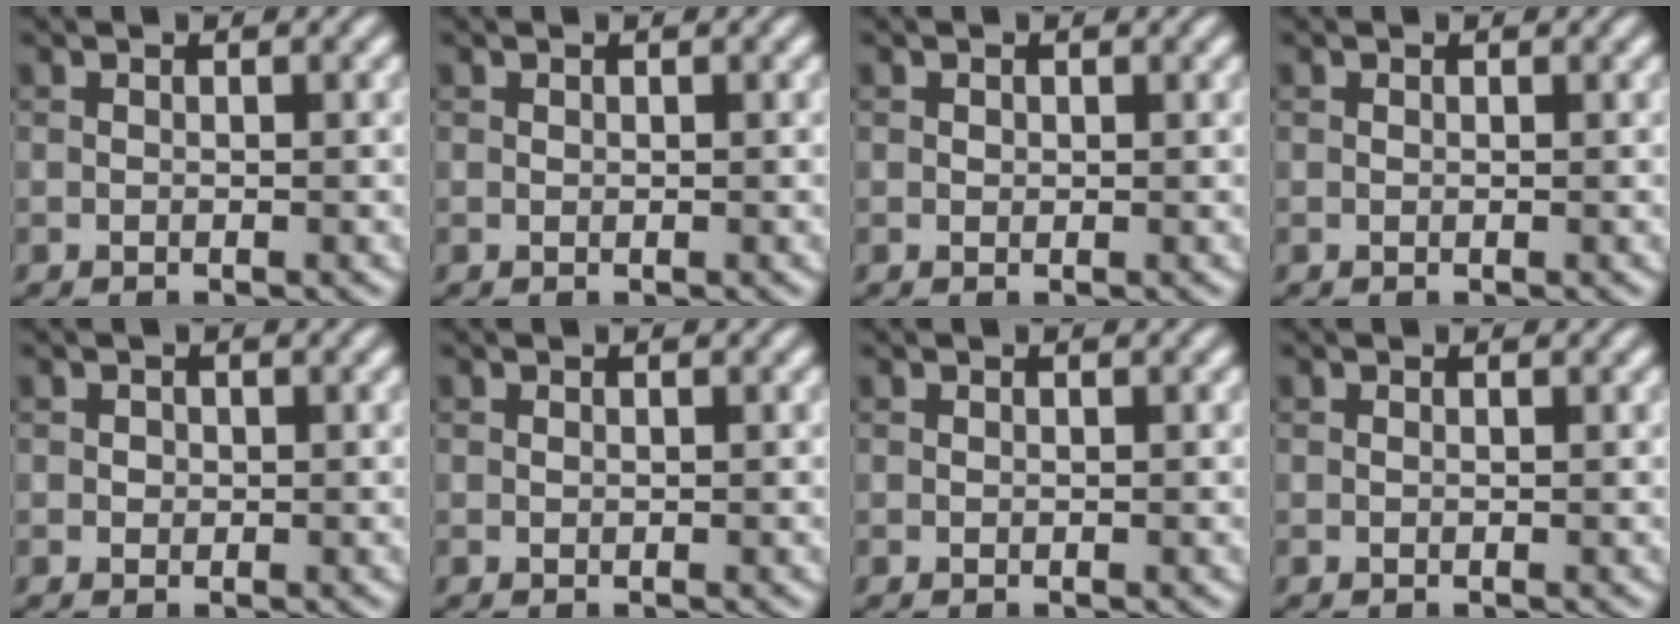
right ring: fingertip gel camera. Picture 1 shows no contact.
{"total": 0.0}
{"total": 0.5, "force": [0.3, 0.4, 0.1], "torque": [-0.001, -0.001, 0.004]}
{"total": 0.0}
{"total": 0.7, "force": [0.1, 0.6, 0.2], "torque": [0.002, -0.002, 0.001]}
{"total": 0.0}
{"total": 0.0}
{"total": 0.0}